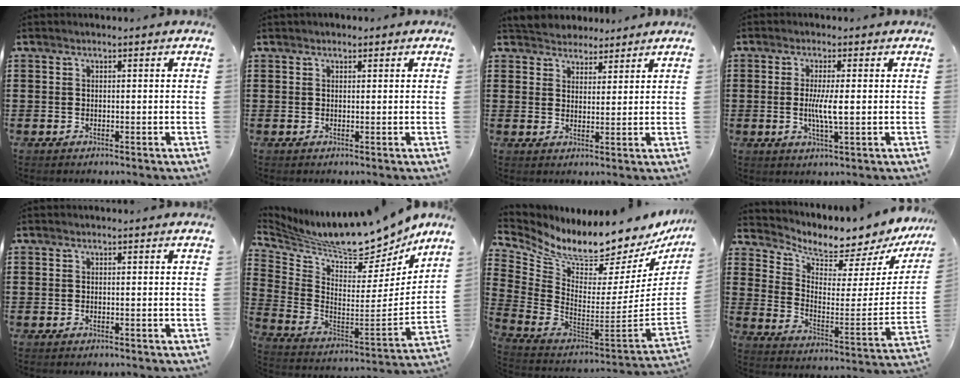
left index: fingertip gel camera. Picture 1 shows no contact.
{"total": 0.7, "force": [0.5, 0.4, 0.2], "torque": [-0.005, 0.005, 0.008]}
{"total": 3.4, "force": [3.0, 1.6, -0.5], "torque": [-0.006, -0.002, 0.056]}
{"total": 4.5, "force": [0.0, 0.5, 4.4], "torque": [-0.086, -0.006, -0.005]}
{"total": 0.0}
{"total": 10.3, "force": [9.8, 1.2, 3.0], "torque": [-0.080, -0.089, 0.155]}
{"total": 7.4, "force": [6.7, 1.0, 2.9], "torque": [-0.087, -0.072, 0.104]}
{"total": 4.7, "force": [4.5, 1.1, 0.7], "torque": [-0.030, -0.059, 0.070]}